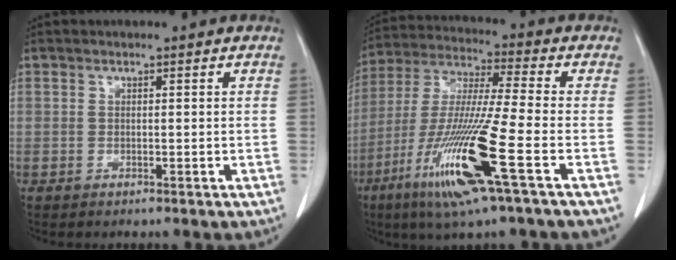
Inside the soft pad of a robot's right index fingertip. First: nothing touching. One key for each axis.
{"total": 17.1, "fx": -7.2, "fy": -0.5, "fz": 15.5, "tx": -0.332, "ty": -0.032, "tz": -0.140}